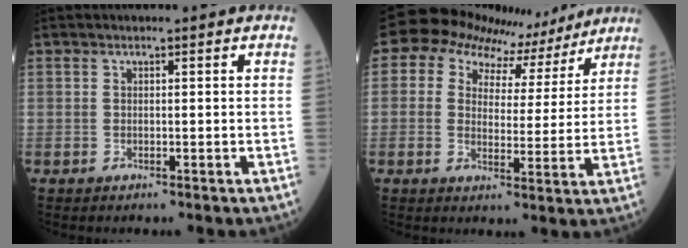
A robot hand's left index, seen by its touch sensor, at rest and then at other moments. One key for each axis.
{"total": 11.5, "fx": 8.5, "fy": 7.0, "fz": 3.2, "tx": -0.048, "ty": 0.031, "tz": 0.102}